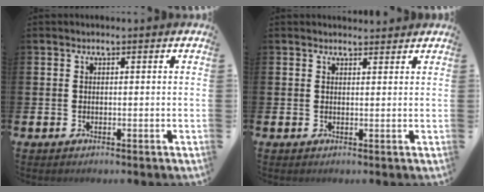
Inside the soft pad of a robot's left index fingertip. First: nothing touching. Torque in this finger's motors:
{"motor_torque": [0.29, -1.45, -0.03, -0.02]}